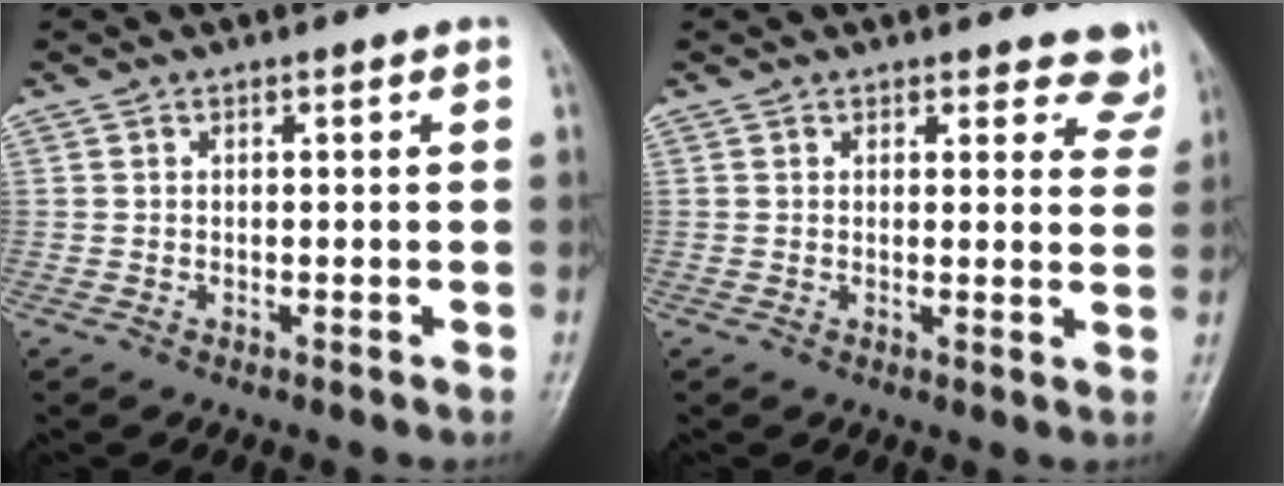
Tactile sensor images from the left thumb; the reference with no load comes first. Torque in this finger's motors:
{"motor_torque": [-0.18, -0.15, -0.20, -0.06, 0.04]}